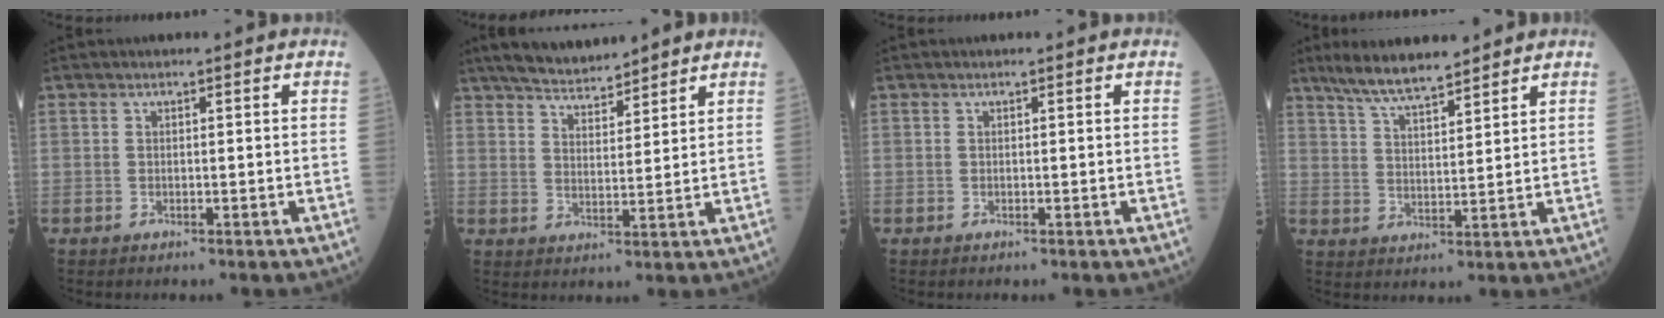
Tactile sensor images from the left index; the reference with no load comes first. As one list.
[{"total": 8.7, "force": [7.9, 1.5, 3.4], "torque": [-0.057, 0.017, 0.139]}, {"total": 0.0}, {"total": 8.3, "force": [7.1, 1.2, 4.2], "torque": [-0.086, 0.012, 0.132]}]